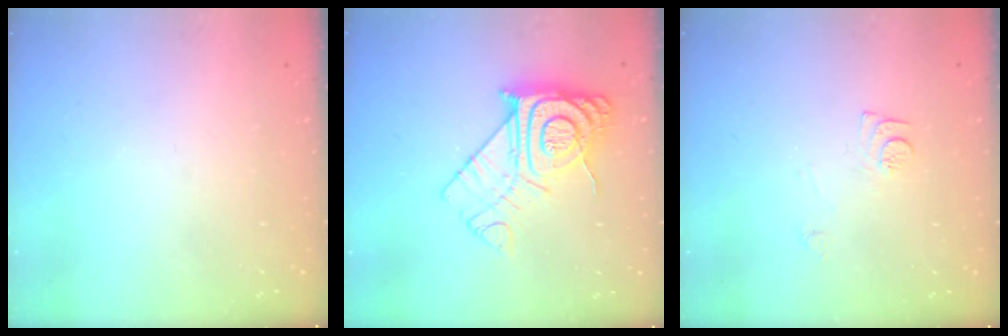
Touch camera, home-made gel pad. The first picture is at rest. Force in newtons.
{"total": 13.5, "press": 13.5, "slide": 1.1}
{"total": 7.7, "press": 7.7, "slide": 0.8}